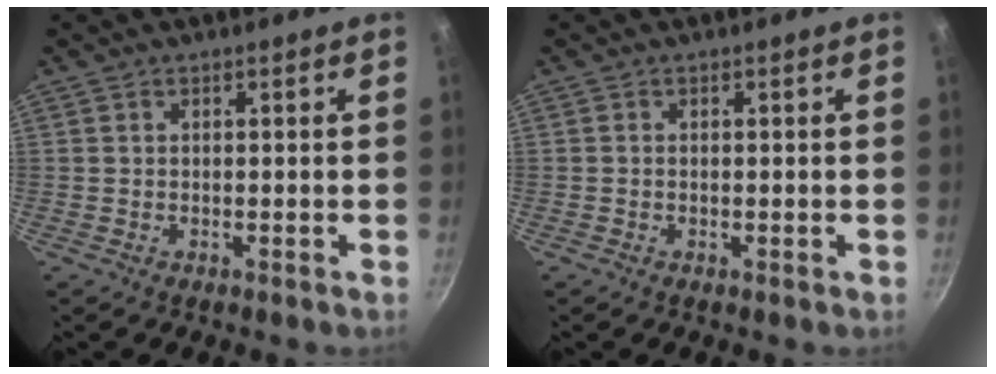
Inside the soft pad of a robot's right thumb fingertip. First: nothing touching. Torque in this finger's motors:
{"motor_torque": [0.09, -0.01, -0.39, 0.27, 0.00]}